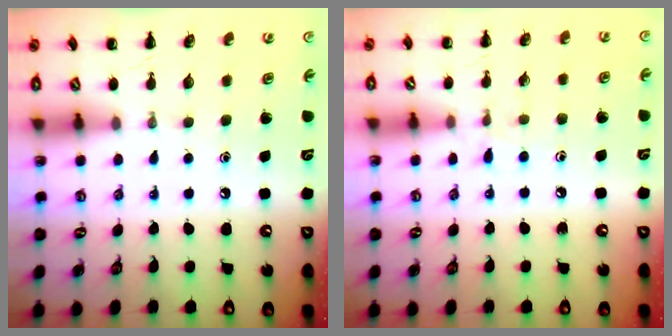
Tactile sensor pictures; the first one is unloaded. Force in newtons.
{"total": 6.2, "press": 5.9, "slide": 2.1}